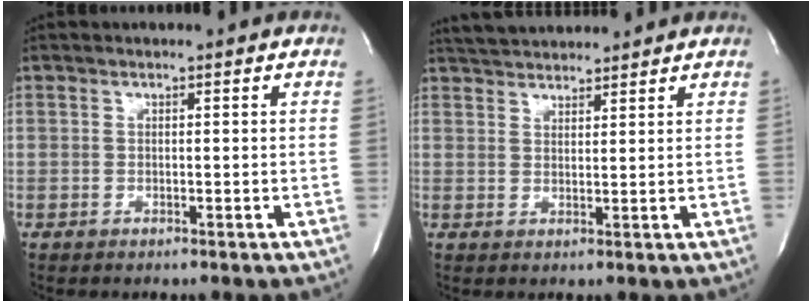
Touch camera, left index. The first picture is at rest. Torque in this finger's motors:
{"motor_torque": [0.11, -0.35, 0.13, 0.05]}